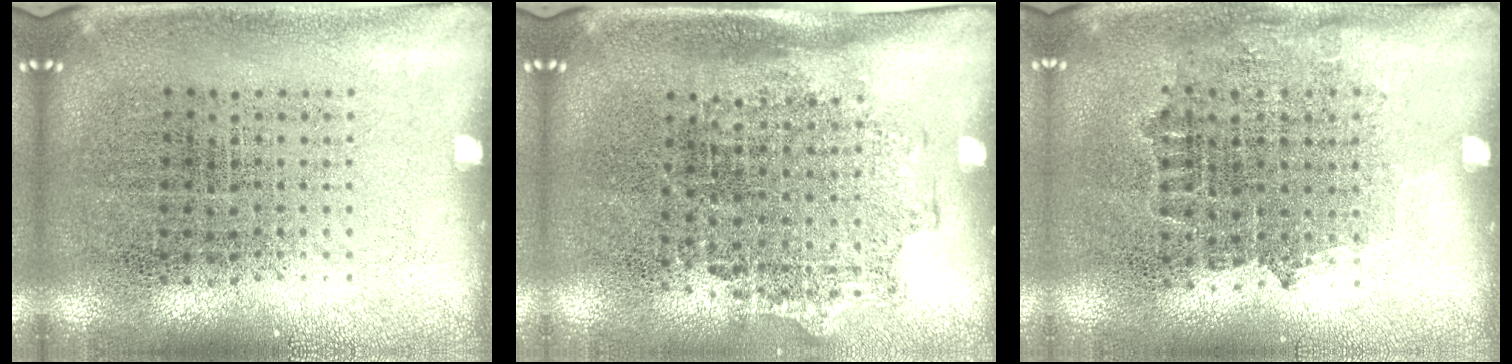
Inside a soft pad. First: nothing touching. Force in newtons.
{"total": 1.3, "press": 1.1, "slide": 0.7}
{"total": 0.8, "press": 0.8, "slide": 0.4}